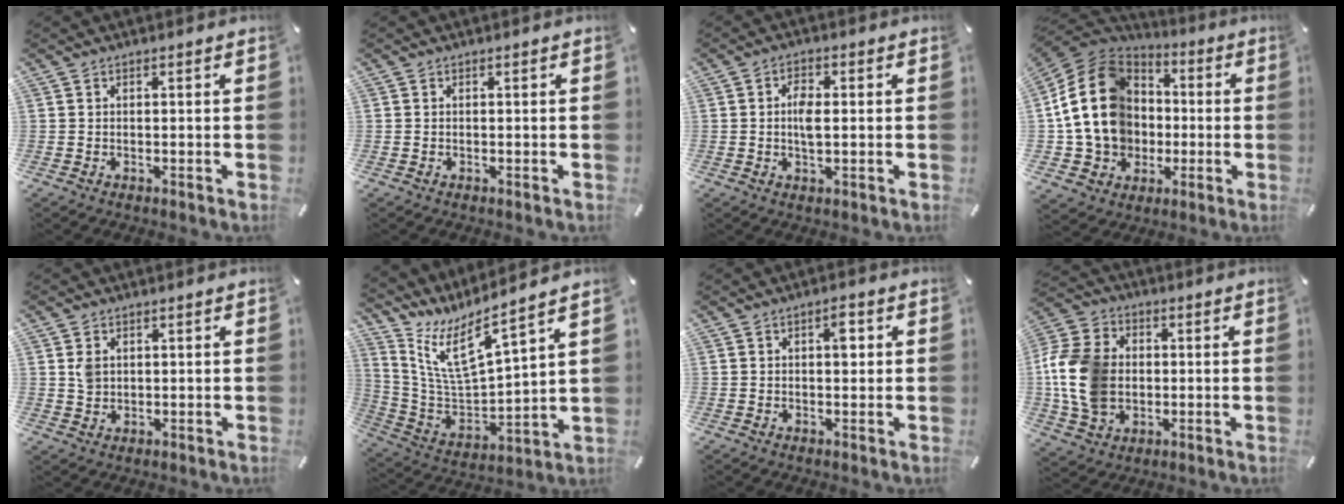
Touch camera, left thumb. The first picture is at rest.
{"total": 0.0}
{"total": 4.3, "force": [0.2, 2.1, 3.7], "torque": [-0.082, 0.003, 0.000]}
{"total": 20.7, "force": [-0.4, 17.9, 10.4], "torque": [-0.224, 0.008, -0.004]}
{"total": 2.9, "force": [1.1, 2.4, 1.2], "torque": [-0.018, 0.003, 0.018]}
{"total": 11.3, "force": [8.2, 2.8, 7.3], "torque": [-0.167, -0.073, 0.144]}
{"total": 3.7, "force": [0.9, 1.9, 3.1], "torque": [-0.033, -0.004, 0.006]}
{"total": 15.3, "force": [-0.5, 12.2, 9.2], "torque": [-0.215, 0.015, -0.007]}